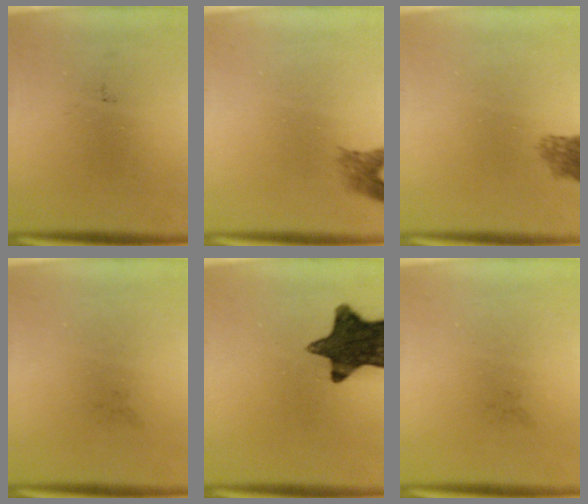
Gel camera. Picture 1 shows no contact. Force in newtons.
{"total": 2.0}
{"total": 2.4}
{"total": 0.0}
{"total": 14.0}
{"total": 0.0}